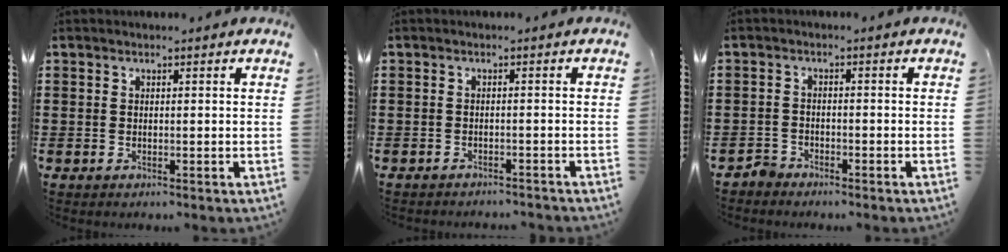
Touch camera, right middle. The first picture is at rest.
{"total": 1.1, "force": [-1.1, -0.1, 0.1], "torque": [-0.006, -0.001, -0.023]}
{"total": 1.9, "force": [-1.9, 0.5, -0.1], "torque": [-0.010, 0.001, -0.043]}